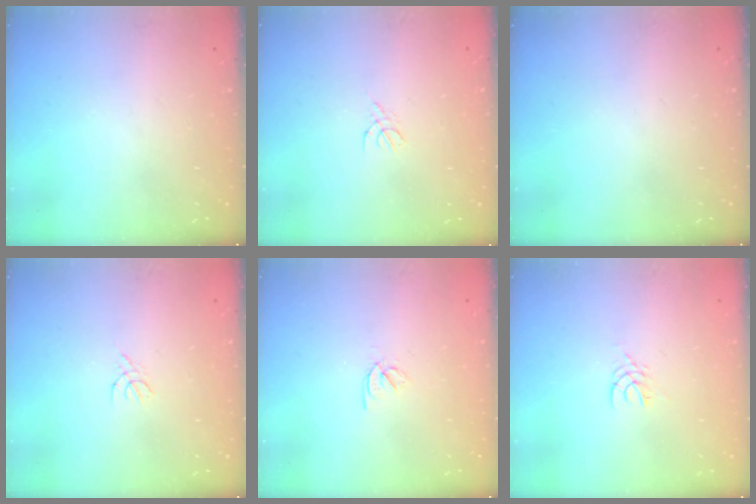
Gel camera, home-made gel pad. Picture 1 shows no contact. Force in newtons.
{"total": 1.8, "press": 1.7, "slide": 0.5}
{"total": 0.0}
{"total": 1.8, "press": 1.7, "slide": 0.5}
{"total": 2.4, "press": 2.3, "slide": 0.7}
{"total": 2.5, "press": 2.5, "slide": 0.4}